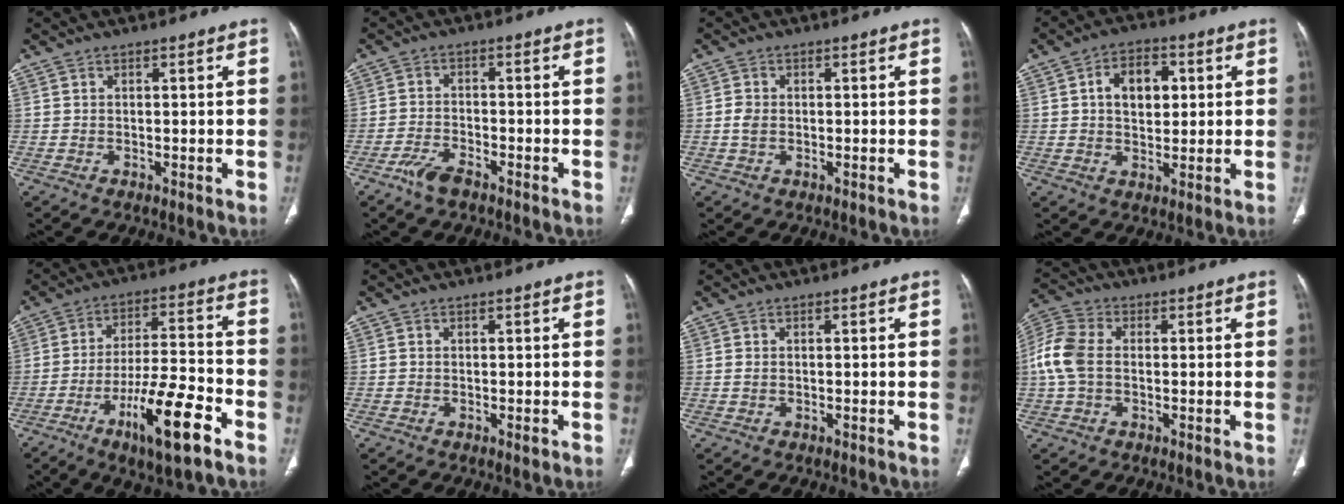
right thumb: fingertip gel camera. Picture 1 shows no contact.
{"total": 4.1, "force": [-3.1, 1.5, 2.3], "torque": [-0.051, 0.018, -0.058]}
{"total": 2.0, "force": [-0.2, 1.4, 1.4], "torque": [-0.031, 0.003, -0.006]}
{"total": 8.6, "force": [1.8, 5.6, 6.2], "torque": [-0.072, 0.004, 0.026]}
{"total": 15.1, "force": [-8.0, 3.0, 12.5], "torque": [-0.218, 0.041, -0.131]}
{"total": 0.8, "force": [-0.4, 0.2, 0.6], "torque": [-0.009, -0.001, -0.008]}
{"total": 0.6, "force": [-0.1, 0.3, 0.5], "torque": [-0.016, -0.001, -0.002]}
{"total": 8.3, "force": [0.0, 5.6, 6.1], "torque": [-0.148, 0.022, -0.006]}